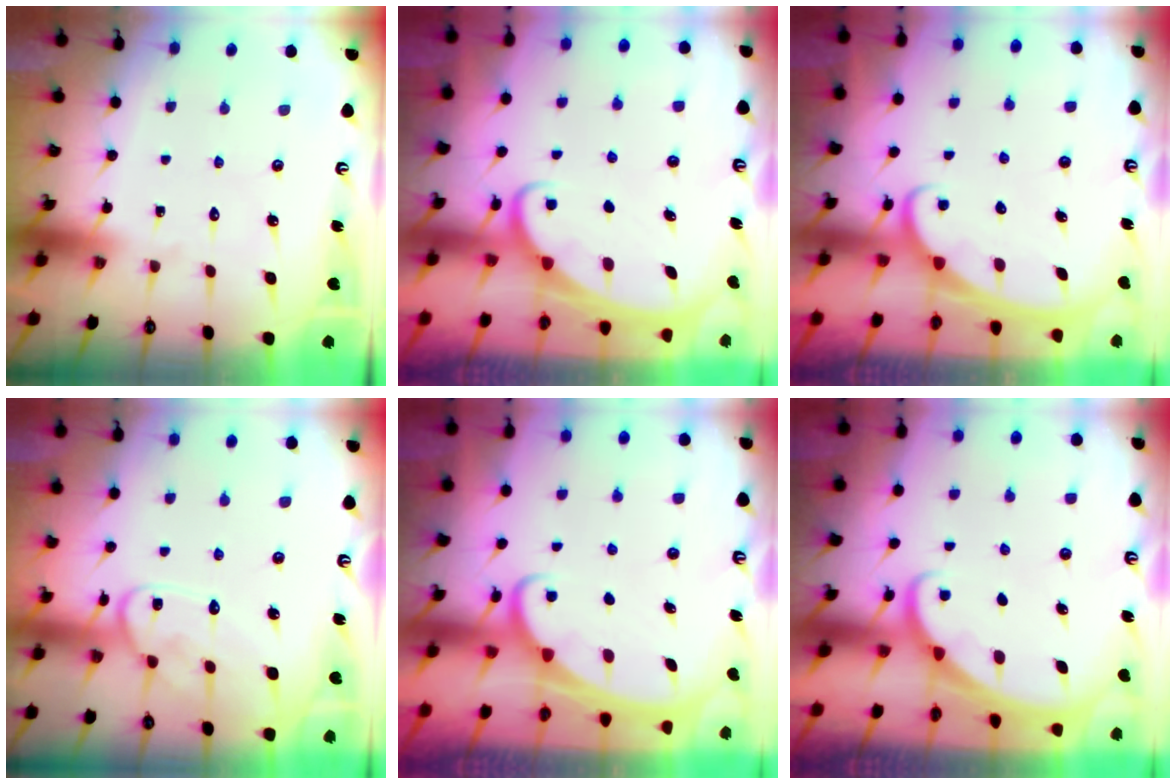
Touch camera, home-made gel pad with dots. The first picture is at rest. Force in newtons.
{"total": 2.4, "press": 2.3, "slide": 0.3}
{"total": 2.6, "press": 2.6, "slide": 0.3}
{"total": 12.0, "press": 12.0, "slide": 0.9}
{"total": 1.9, "press": 1.9, "slide": 0.3}
{"total": 1.6, "press": 1.6, "slide": 0.1}